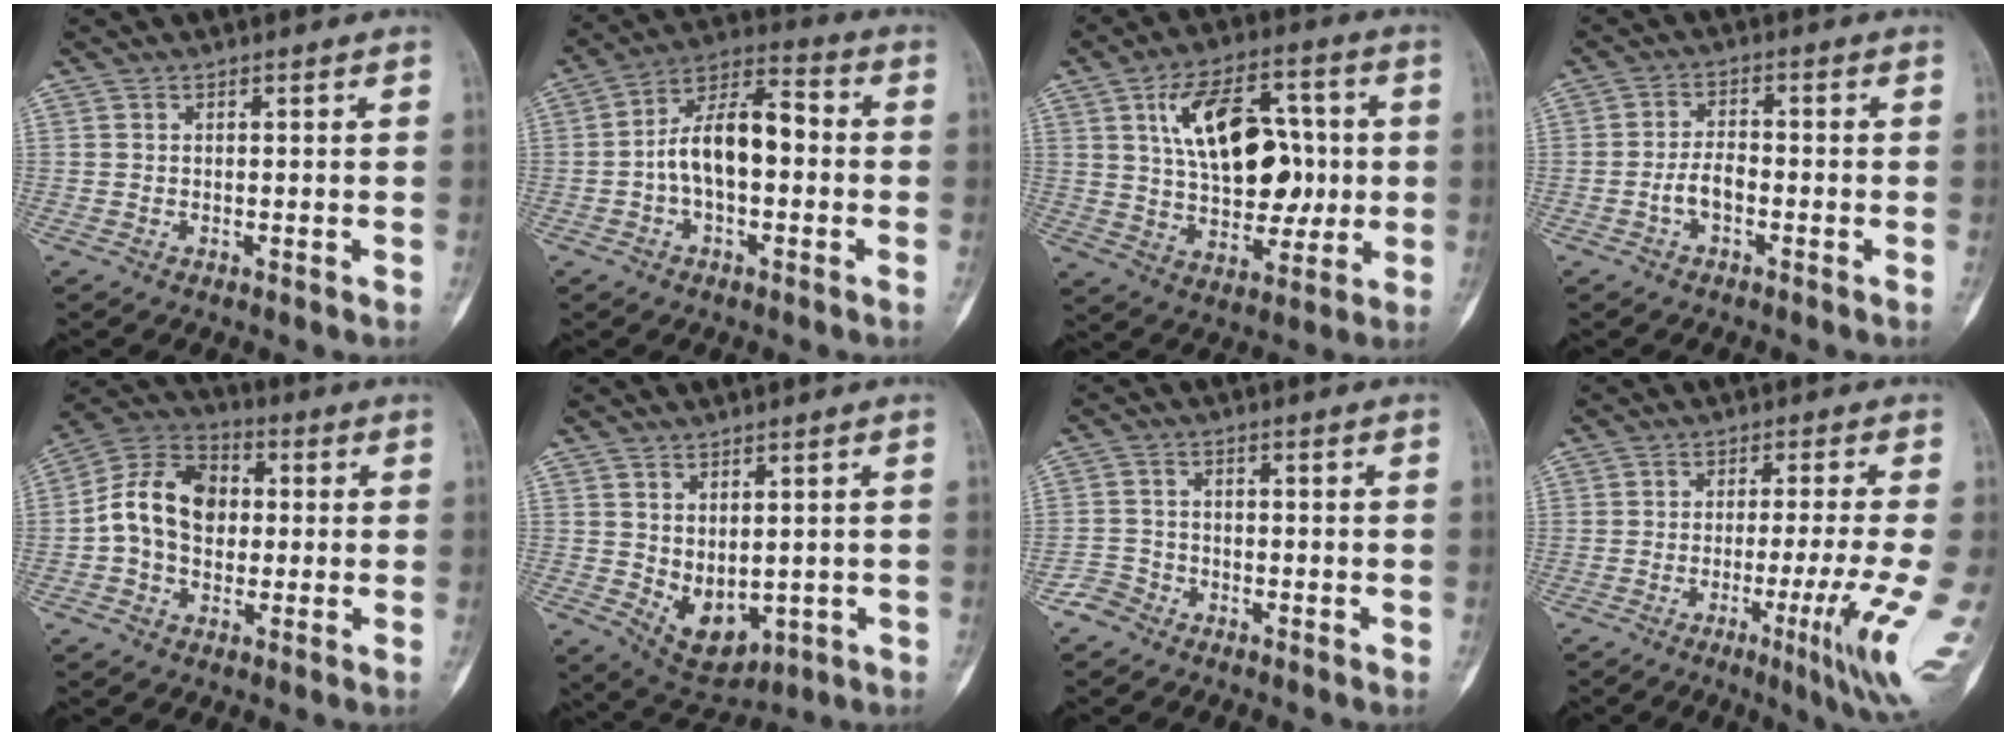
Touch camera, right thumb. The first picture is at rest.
{"total": 12.9, "force": [-1.0, 6.6, 11.1], "torque": [-0.183, 0.046, -0.023]}
{"total": 18.5, "force": [3.2, 11.1, 14.5], "torque": [-0.196, 0.009, 0.059]}
{"total": 3.9, "force": [-1.5, 2.0, 3.0], "torque": [-0.055, 0.019, -0.031]}
{"total": 11.8, "force": [0.5, 9.6, 6.8], "torque": [-0.108, 0.037, -0.003]}
{"total": 8.1, "force": [-0.7, 5.0, 6.3], "torque": [-0.074, -0.008, 0.021]}
{"total": 3.1, "force": [-2.4, 2.0, -0.1], "torque": [0.008, 0.011, -0.052]}
{"total": 9.6, "force": [-2.9, 0.0, 9.1], "torque": [-0.137, -0.017, -0.044]}